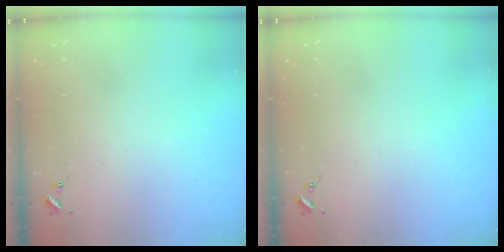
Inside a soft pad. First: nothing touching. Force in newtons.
{"total": 0.0}